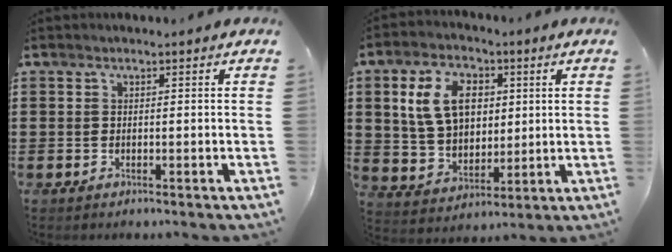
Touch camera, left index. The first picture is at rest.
{"total": 9.8, "force": [3.1, 6.9, 6.2], "torque": [-0.149, 0.017, 0.054]}